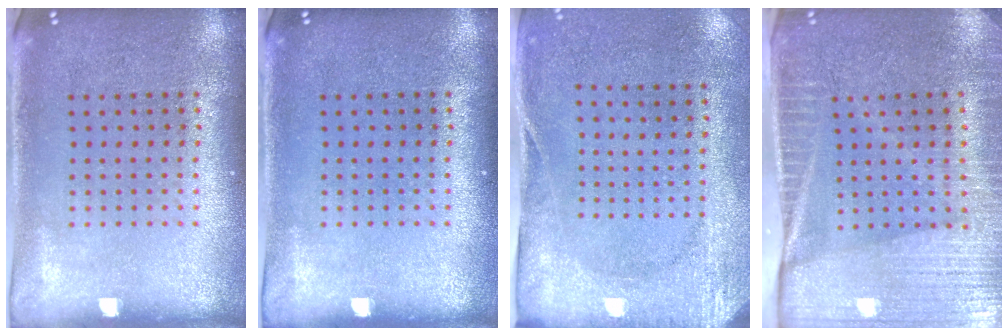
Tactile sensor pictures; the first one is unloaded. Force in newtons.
{"total": 0.0}
{"total": 2.7, "press": 2.1, "slide": 1.7}
{"total": 4.2, "press": 3.6, "slide": 2.1}